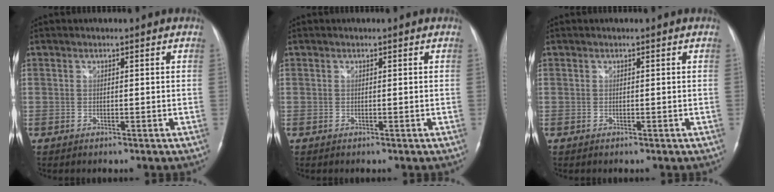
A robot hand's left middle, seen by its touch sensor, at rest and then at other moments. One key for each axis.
{"total": 0.0}
{"total": 0.0}